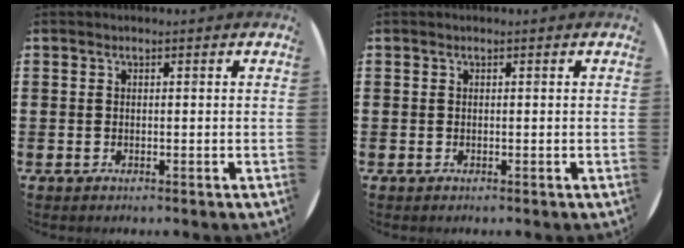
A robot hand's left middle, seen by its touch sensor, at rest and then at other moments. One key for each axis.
{"total": 0.0}